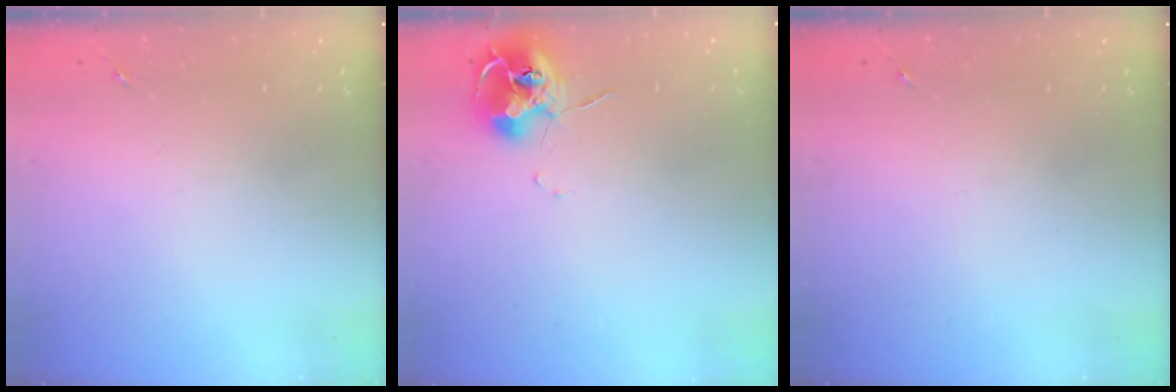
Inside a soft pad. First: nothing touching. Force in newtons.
{"total": 10.4, "press": 10.4, "slide": 0.9}
{"total": 0.0}